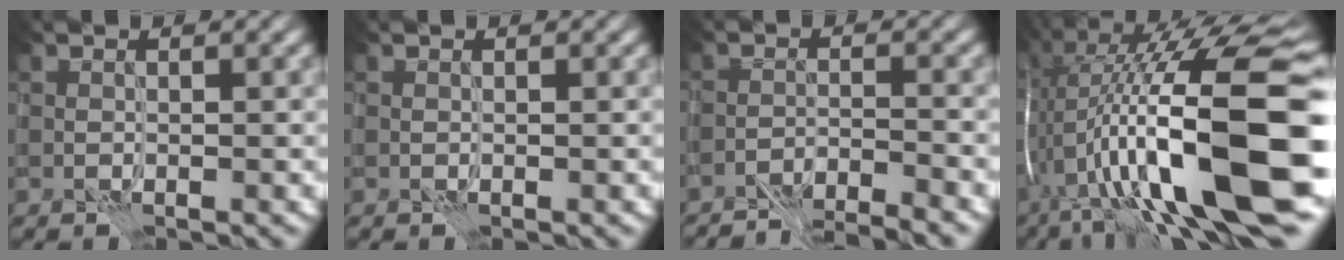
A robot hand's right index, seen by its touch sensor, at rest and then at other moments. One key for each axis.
{"total": 0.0}
{"total": 5.5, "fx": -5.3, "fy": 0.5, "fz": 1.4, "tx": -0.020, "ty": 0.003, "tz": -0.082}
{"total": 19.1, "fx": -1.1, "fy": 6.1, "fz": 18.0, "tx": -0.315, "ty": 0.026, "tz": -0.021}